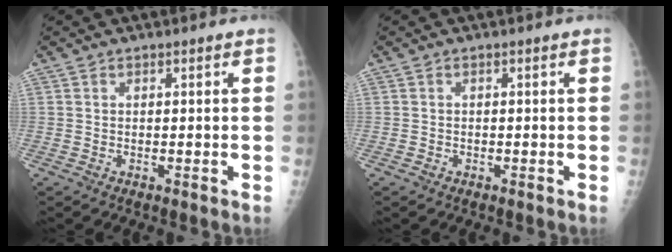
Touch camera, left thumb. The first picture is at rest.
{"total": 0.7, "force": [-0.4, 0.5, 0.0], "torque": [-0.001, 0.004, -0.009]}